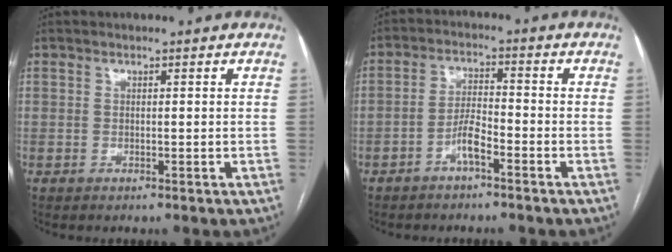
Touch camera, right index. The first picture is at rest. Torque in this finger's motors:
{"motor_torque": [0.14, -0.01, 0.14, 0.03]}